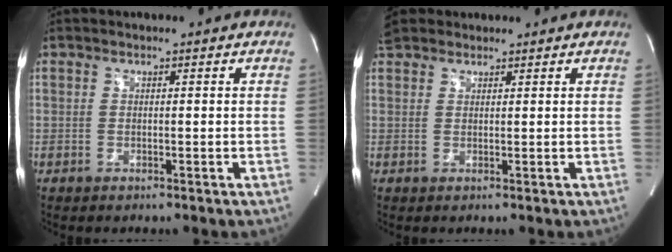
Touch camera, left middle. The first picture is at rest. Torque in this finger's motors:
{"motor_torque": [0.63, -0.45, 0.37, 0.06]}